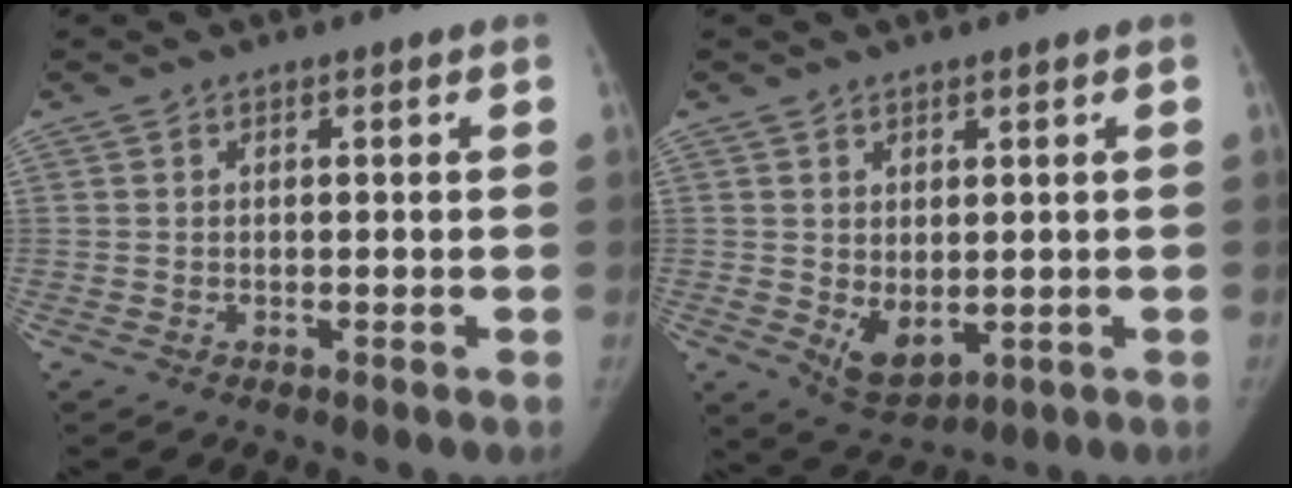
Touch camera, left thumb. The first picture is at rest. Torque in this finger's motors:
{"motor_torque": [0.75, 0.79, -0.08, -0.04, 0.18]}